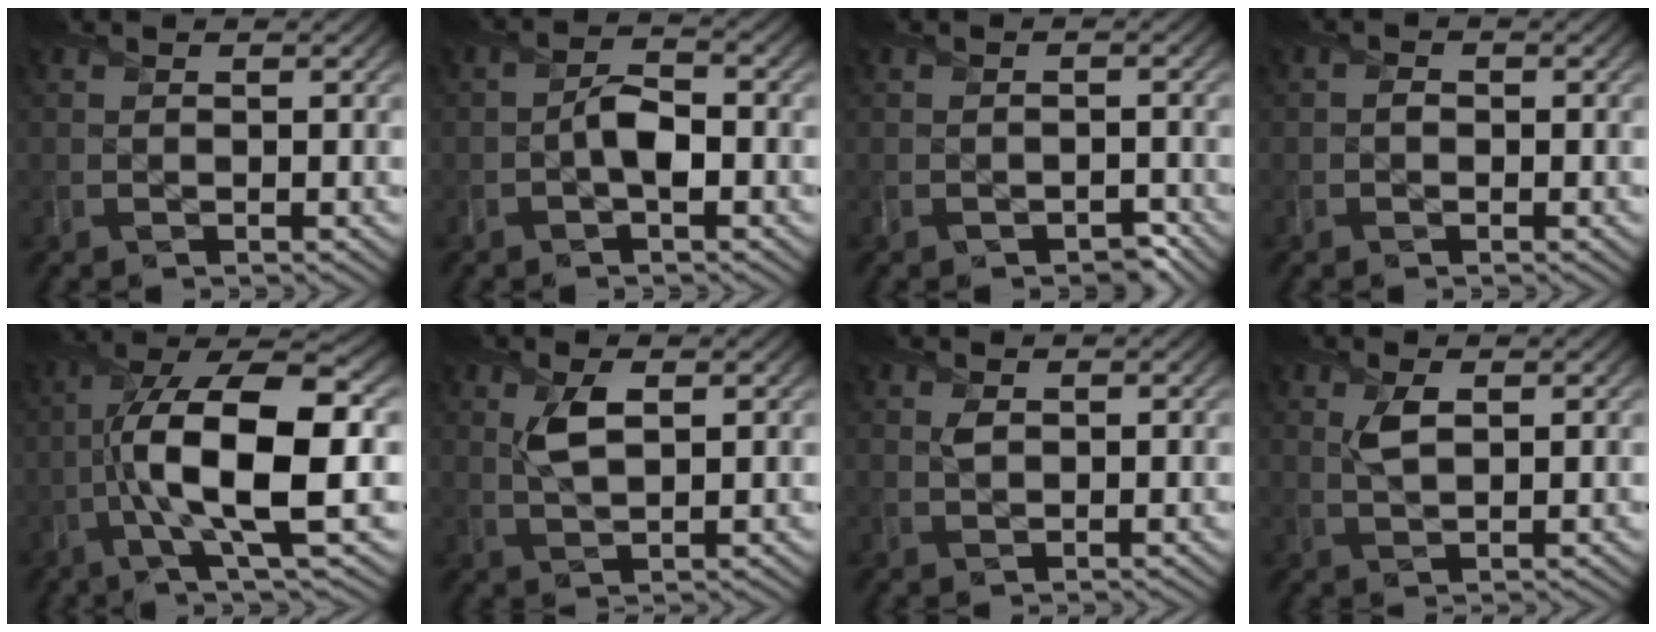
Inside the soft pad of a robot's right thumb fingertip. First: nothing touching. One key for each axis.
{"total": 3.4, "fx": -1.1, "fy": 1.5, "fz": 2.8, "tx": -0.047, "ty": 0.005, "tz": -0.027}
{"total": 1.7, "fx": -1.3, "fy": 0.9, "fz": 0.6, "tx": -0.007, "ty": -0.003, "tz": -0.020}
{"total": 0.8, "fx": -0.3, "fy": 0.7, "fz": 0.2, "tx": -0.001, "ty": -0.002, "tz": -0.007}
{"total": 14.0, "fx": -2.0, "fy": 4.2, "fz": 13.2, "tx": -0.247, "ty": 0.003, "tz": -0.033}
{"total": 3.9, "fx": 1.3, "fy": 1.7, "fz": 3.3, "tx": -0.073, "ty": 0.000, "tz": 0.028}
{"total": 1.0, "fx": 0.4, "fy": 0.6, "fz": 0.7, "tx": -0.019, "ty": -0.003, "tz": 0.009}
{"total": 2.7, "fx": 1.0, "fy": 1.3, "fz": 2.2, "tx": -0.050, "ty": -0.002, "tz": 0.021}